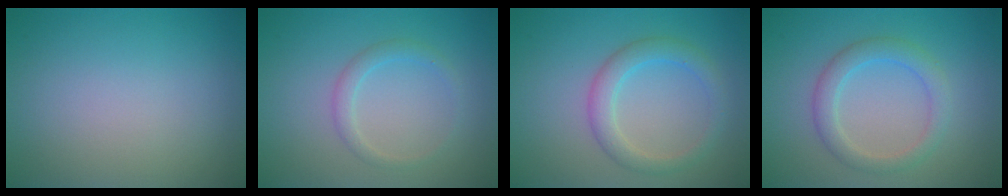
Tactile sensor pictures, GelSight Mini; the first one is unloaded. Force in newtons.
{"total": 1.5, "press": 1.5, "slide": 0.1}
{"total": 2.9, "press": 2.9, "slide": 0.1}
{"total": 1.9, "press": 1.9, "slide": 0.2}